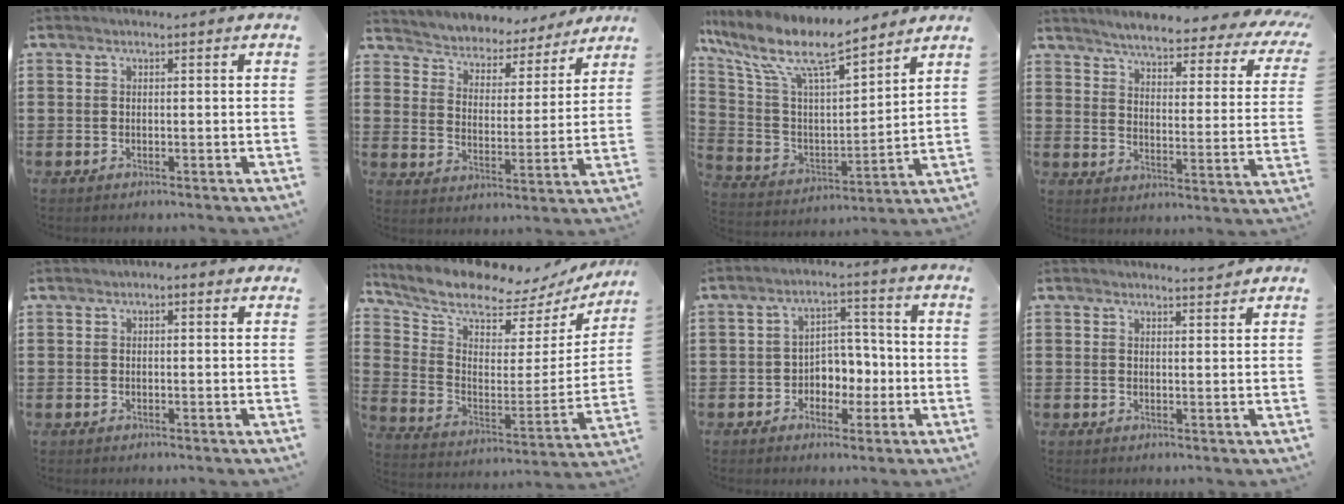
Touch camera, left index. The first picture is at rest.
{"total": 4.3, "force": [4.2, 0.6, -0.5], "torque": [-0.019, -0.040, 0.068]}
{"total": 12.0, "force": [9.4, 2.9, 7.0], "torque": [-0.180, -0.053, 0.160]}
{"total": 4.4, "force": [4.0, 0.1, 1.9], "torque": [-0.058, -0.031, 0.061]}
{"total": 0.7, "force": [0.0, 0.6, 0.4], "torque": [-0.008, 0.006, -0.001]}
{"total": 8.7, "force": [7.9, 2.0, 2.9], "torque": [-0.092, -0.066, 0.134]}
{"total": 4.7, "force": [-1.4, 3.9, 2.1], "torque": [-0.044, 0.007, -0.032]}
{"total": 1.8, "force": [1.8, 0.1, 0.2], "torque": [-0.008, 0.001, 0.035]}